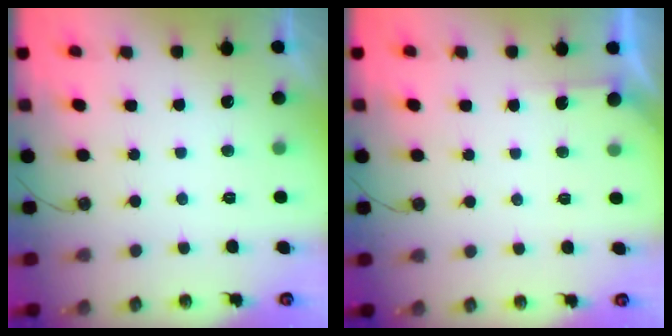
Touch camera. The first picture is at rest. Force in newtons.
{"total": 2.8, "press": 2.8, "slide": 0.3}